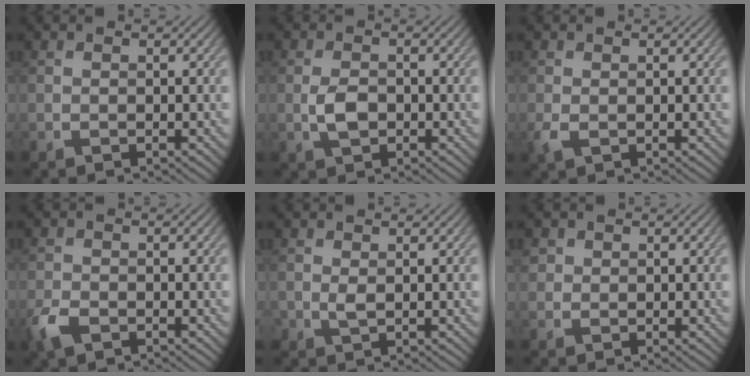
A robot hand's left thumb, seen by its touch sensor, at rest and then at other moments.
{"total": 2.7, "force": [-0.6, 1.6, 2.1], "torque": [-0.045, 0.001, -0.012]}
{"total": 1.5, "force": [-0.3, 0.9, 1.2], "torque": [-0.033, -0.004, -0.005]}
{"total": 3.1, "force": [-1.8, 1.6, 1.9], "torque": [-0.047, -0.006, -0.042]}
{"total": 1.2, "force": [0.3, 0.6, 0.9], "torque": [-0.024, -0.002, 0.008]}
{"total": 1.0, "force": [0.6, 0.8, 0.1], "torque": [-0.002, -0.001, 0.011]}